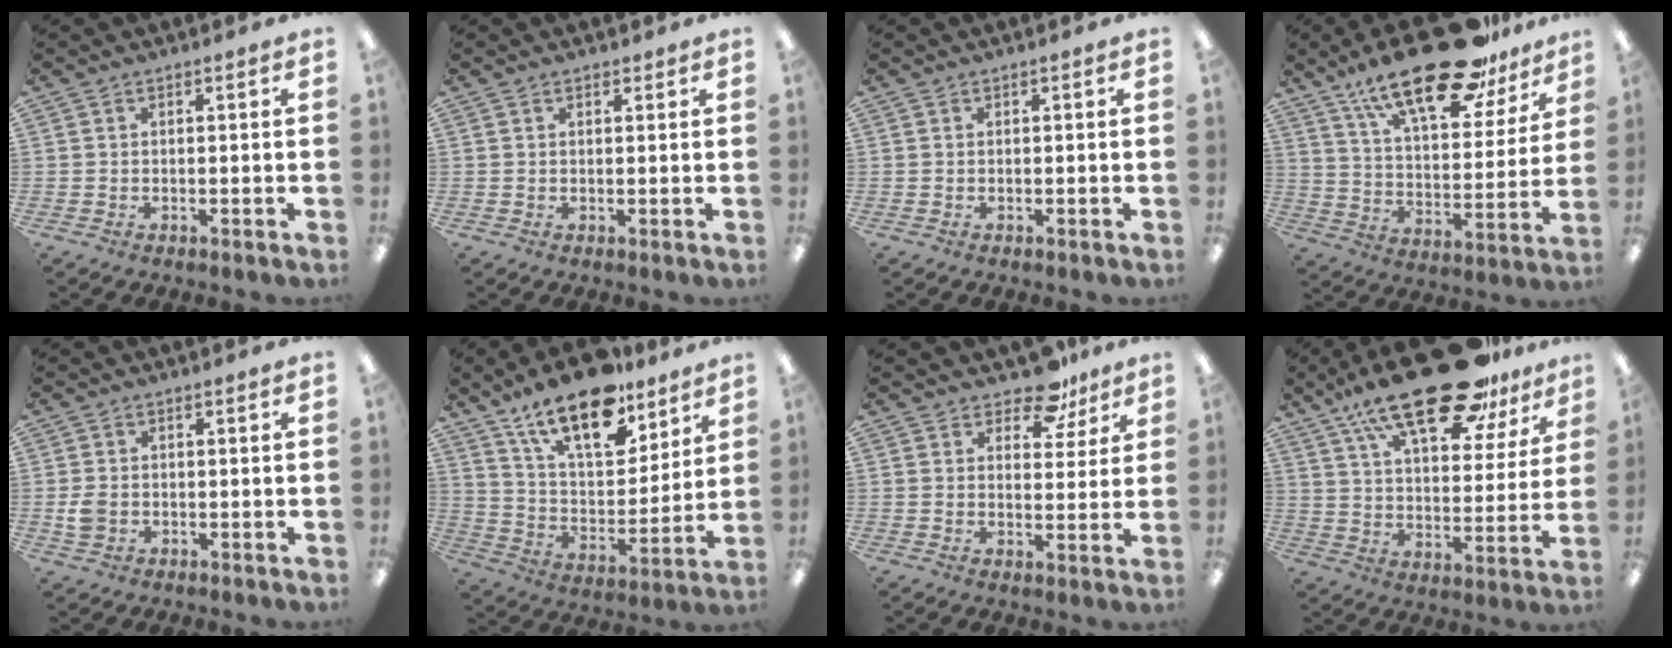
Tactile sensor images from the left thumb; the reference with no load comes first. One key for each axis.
{"total": 1.3, "fx": 0.9, "fy": 0.7, "fz": 0.7, "tx": -0.006, "ty": -0.003, "tz": 0.015}
{"total": 0.0}
{"total": 24.6, "fx": 17.3, "fy": 9.0, "fz": 14.9, "tx": -0.235, "ty": -0.102, "tz": 0.292}
{"total": 3.4, "fx": -0.4, "fy": 2.7, "fz": 2.0, "tx": -0.019, "ty": 0.000, "tz": -0.010}
{"total": 21.0, "fx": 14.6, "fy": 9.0, "fz": 12.3, "tx": -0.204, "ty": -0.086, "tz": 0.254}
{"total": 8.3, "fx": 6.7, "fy": 3.8, "fz": 3.0, "tx": -0.034, "ty": -0.043, "tz": 0.118}
{"total": 25.2, "fx": 17.2, "fy": 9.3, "fz": 15.9, "tx": -0.253, "ty": -0.096, "tz": 0.287}